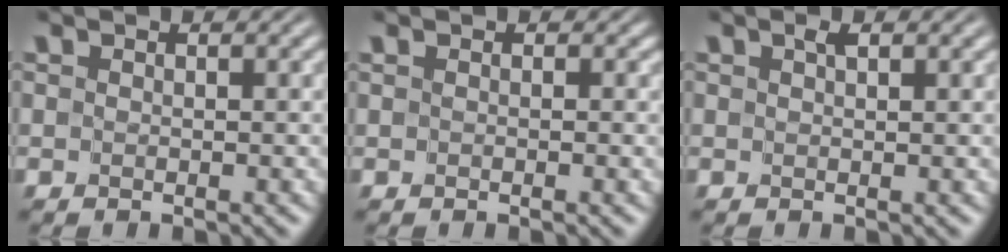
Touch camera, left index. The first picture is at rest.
{"total": 0.7, "force": [0.3, 0.6, 0.3], "torque": [0.002, 0.001, -0.003]}
{"total": 0.9, "force": [0.7, 0.3, 0.6], "torque": [-0.008, -0.001, 0.011]}